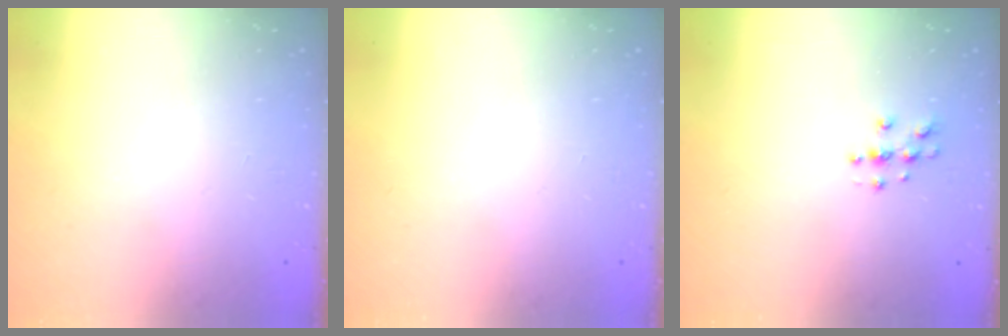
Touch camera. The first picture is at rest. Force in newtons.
{"total": 0.0}
{"total": 3.7, "press": 3.7, "slide": 0.5}